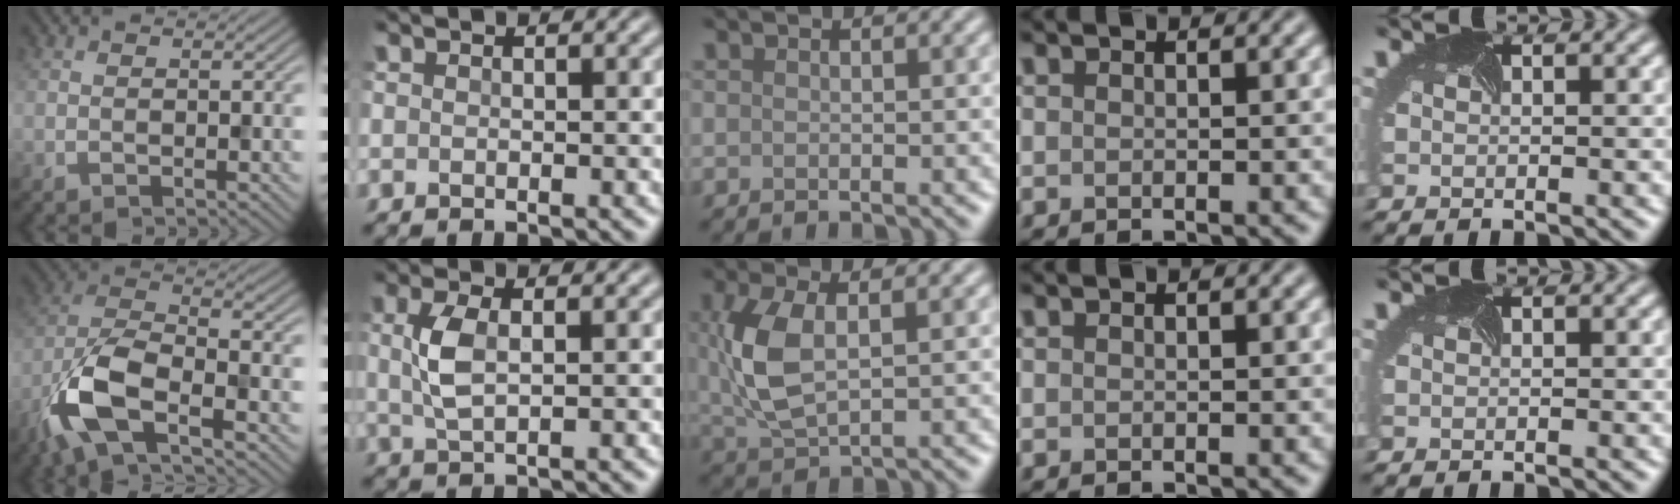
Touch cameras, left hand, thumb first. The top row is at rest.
{"thumb": {"total": 9.9, "force": [-5.1, 3.8, 7.6], "torque": [-0.166, -0.001, -0.118]}, "index": {"total": 3.2, "force": [0.2, 1.4, 2.8], "torque": [-0.066, 0.005, 0.006]}, "middle": {"total": 5.6, "force": [0.9, 2.8, 4.8], "torque": [-0.121, 0.002, 0.023]}}